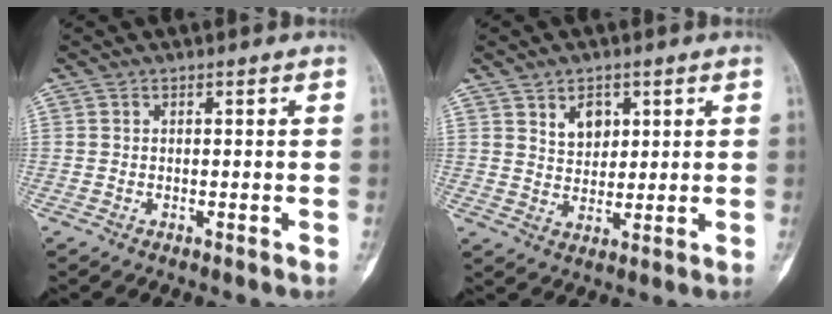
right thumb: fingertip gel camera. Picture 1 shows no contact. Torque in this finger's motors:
{"motor_torque": [0.00, 0.01, 0.08, -0.08, 0.03]}